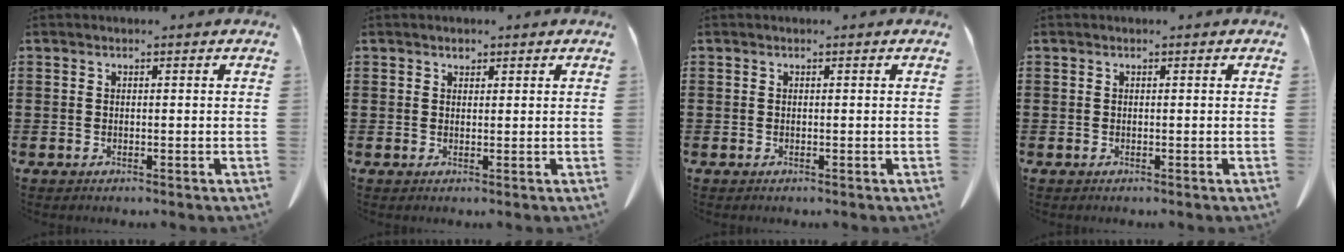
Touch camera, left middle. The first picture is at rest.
{"total": 1.0, "force": [0.8, 0.5, 0.3], "torque": [0.000, -0.002, 0.014]}
{"total": 0.0}
{"total": 0.0}